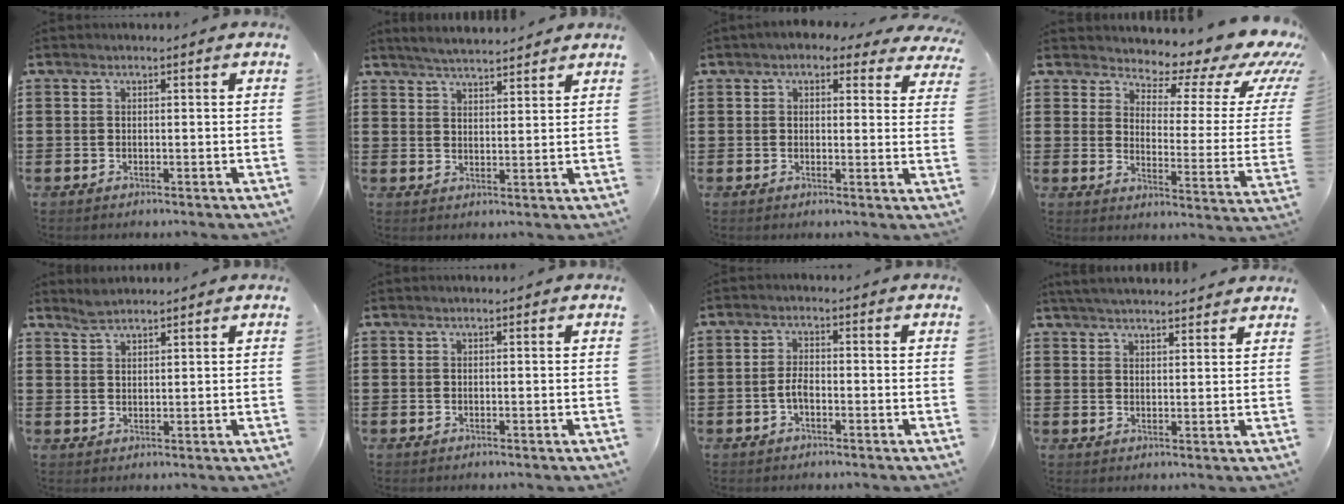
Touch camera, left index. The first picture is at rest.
{"total": 3.6, "force": [3.6, 0.0, 0.6], "torque": [-0.023, -0.009, 0.065]}
{"total": 3.0, "force": [2.3, 1.4, 1.3], "torque": [-0.027, -0.001, 0.038]}
{"total": 6.3, "force": [5.0, 2.3, 3.0], "torque": [-0.054, -0.046, 0.078]}
{"total": 2.2, "force": [2.1, 0.4, 0.4], "torque": [-0.015, 0.003, 0.042]}
{"total": 0.0}
{"total": 2.5, "force": [-1.0, 1.1, 2.1], "torque": [-0.055, -0.002, -0.024]}
{"total": 3.3, "force": [3.3, -0.1, 0.6], "torque": [-0.022, -0.007, 0.061]}